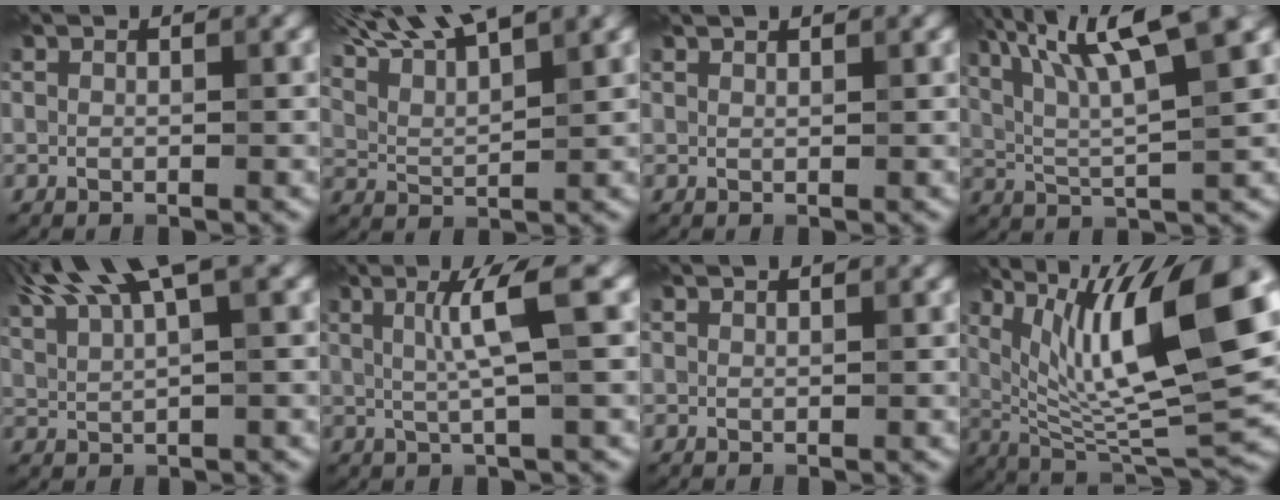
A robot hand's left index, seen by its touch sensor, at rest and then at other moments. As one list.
[{"total": 11.1, "force": [8.2, 3.3, 6.7], "torque": [-0.124, 0.038, 0.108]}, {"total": 0.9, "force": [0.9, 0.1, 0.3], "torque": [-0.003, -0.003, 0.010]}, {"total": 11.0, "force": [5.4, 2.3, 9.2], "torque": [-0.157, 0.018, 0.097]}, {"total": 8.7, "force": [5.5, 2.2, 6.4], "torque": [-0.114, 0.028, 0.094]}, {"total": 4.9, "force": [1.0, 0.5, 4.8], "torque": [-0.079, 0.008, 0.018]}, {"total": 0.6, "force": [0.6, 0.0, 0.2], "torque": [-0.001, -0.002, 0.007]}, {"total": 14.3, "force": [4.6, 4.5, 12.8], "torque": [-0.205, 0.001, 0.080]}]